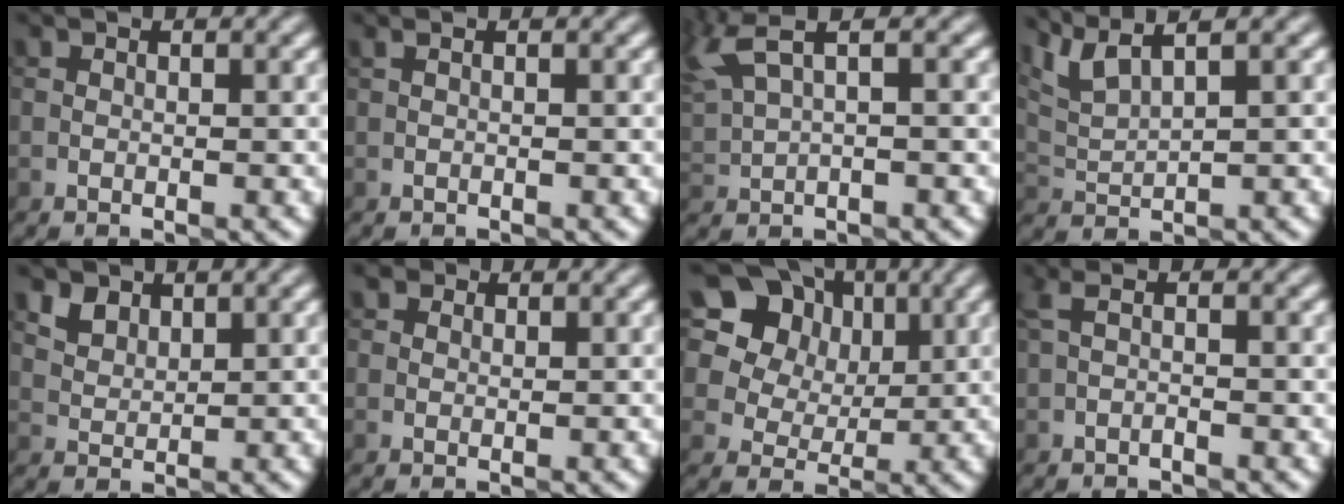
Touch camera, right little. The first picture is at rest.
{"total": 0.5, "force": [0.3, -0.2, 0.4], "torque": [-0.014, 0.004, 0.007]}
{"total": 4.5, "force": [2.7, 1.2, 3.4], "torque": [-0.096, 0.018, 0.059]}
{"total": 4.5, "force": [3.5, 0.7, 2.7], "torque": [-0.066, 0.017, 0.074]}
{"total": 3.4, "force": [2.4, 1.9, 1.5], "torque": [-0.047, -0.001, 0.061]}
{"total": 1.5, "force": [1.1, 0.9, 0.6], "torque": [-0.010, 0.001, 0.002]}
{"total": 17.7, "force": [8.7, 13.5, 7.5], "torque": [-0.195, 0.048, 0.160]}
{"total": 1.2, "force": [-0.1, -0.1, 1.2], "torque": [-0.033, 0.002, -0.004]}